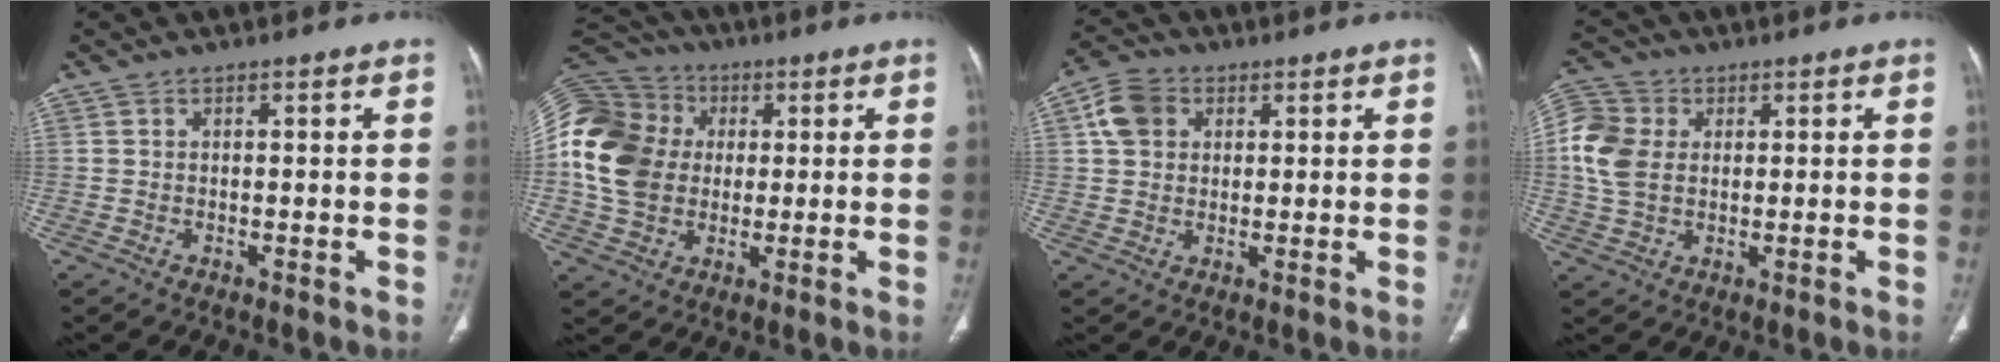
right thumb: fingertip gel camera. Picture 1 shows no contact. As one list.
[{"total": 19.1, "force": [0.6, 15.6, 11.0], "torque": [-0.235, 0.027, 0.009]}, {"total": 6.7, "force": [2.1, 5.3, 3.6], "torque": [-0.056, 0.008, 0.035]}, {"total": 9.4, "force": [1.3, 7.2, 5.9], "torque": [-0.121, 0.010, 0.020]}]